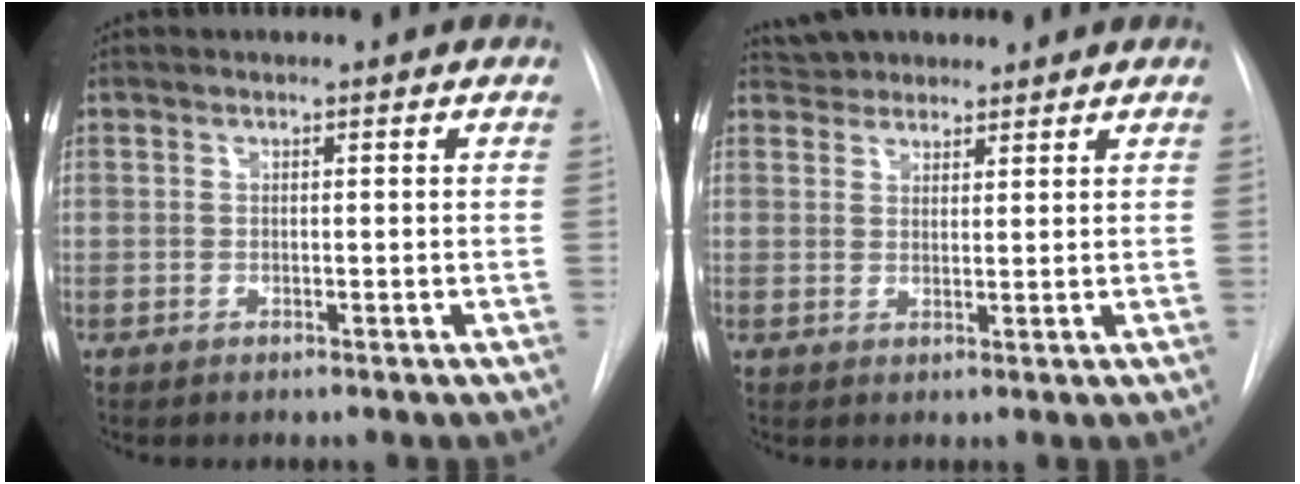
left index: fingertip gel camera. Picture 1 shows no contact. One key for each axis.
{"total": 4.2, "fx": 3.8, "fy": 1.9, "fz": 0.3, "tx": -0.006, "ty": 0.029, "tz": 0.065}